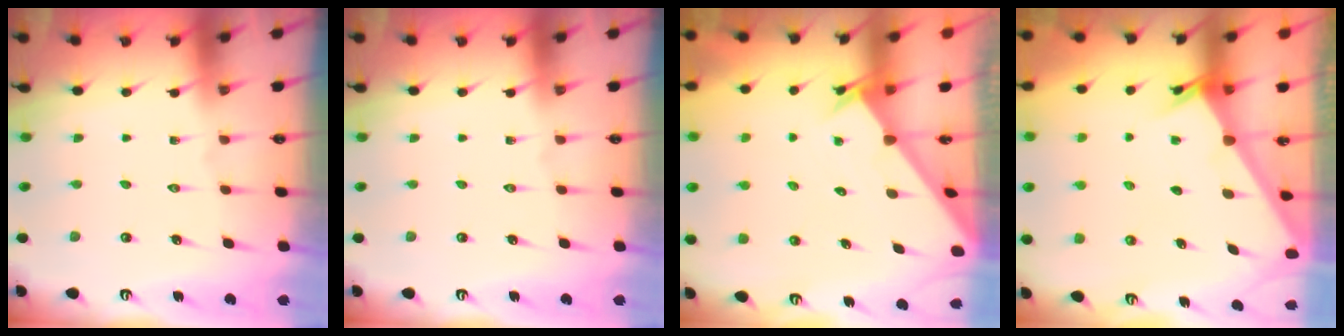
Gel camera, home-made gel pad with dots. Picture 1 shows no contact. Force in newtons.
{"total": 0.0}
{"total": 2.1, "press": 2.1, "slide": 0.1}
{"total": 2.4, "press": 2.4, "slide": 0.2}